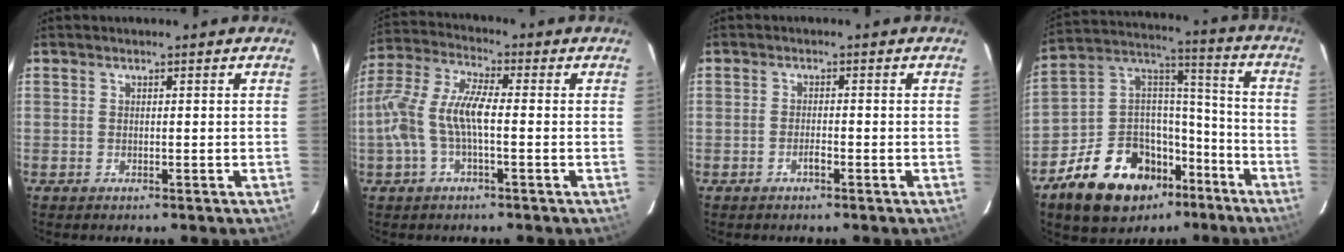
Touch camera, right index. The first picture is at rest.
{"total": 10.7, "force": [-1.5, 3.2, 10.1], "torque": [-0.221, 0.011, -0.031]}
{"total": 1.6, "force": [-1.0, 0.4, 1.1], "torque": [-0.026, 0.003, -0.020]}
{"total": 21.2, "force": [-12.5, 13.2, 10.9], "torque": [-0.232, 0.055, -0.187]}